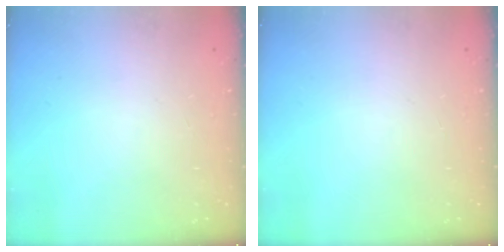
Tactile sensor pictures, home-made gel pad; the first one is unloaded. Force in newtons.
{"total": 0.0}